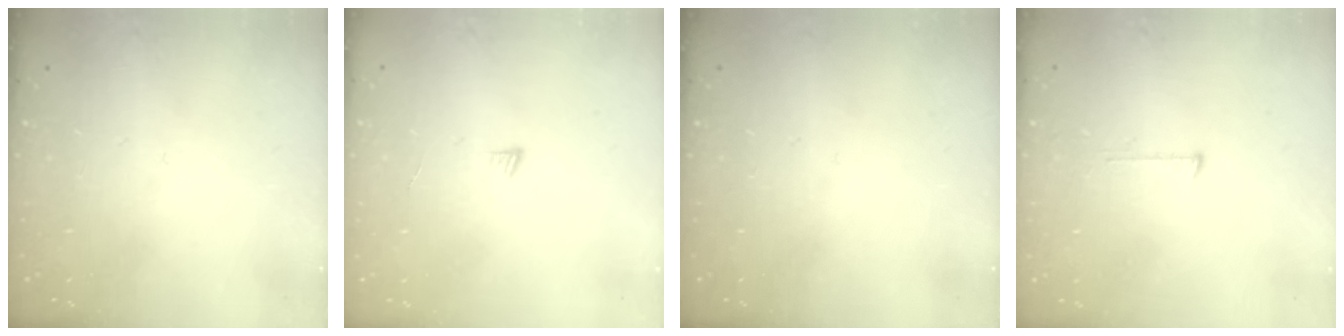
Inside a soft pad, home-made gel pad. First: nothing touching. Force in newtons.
{"total": 3.1, "press": 3.1, "slide": 0.4}
{"total": 0.0}
{"total": 4.0, "press": 4.0, "slide": 0.2}